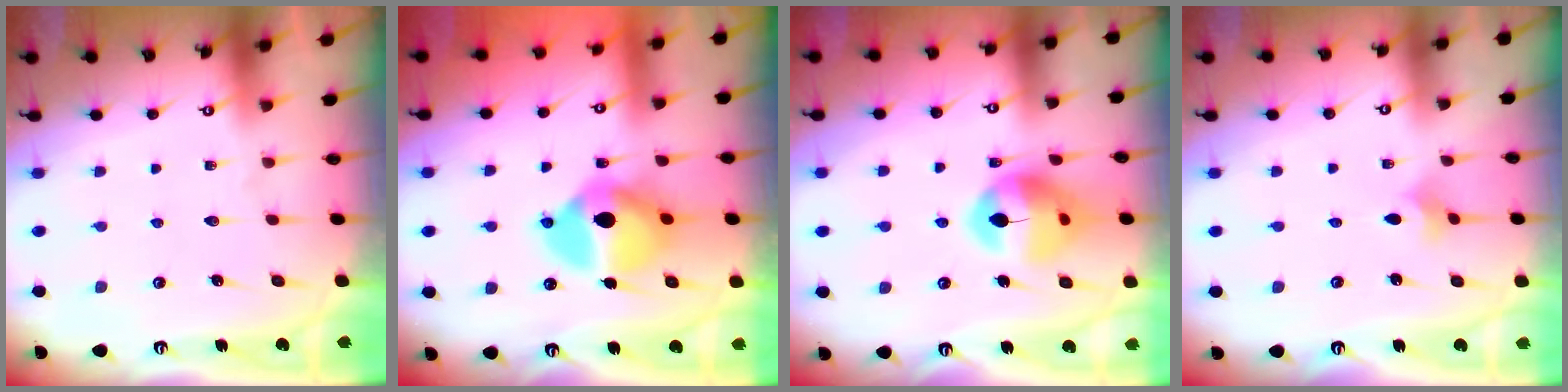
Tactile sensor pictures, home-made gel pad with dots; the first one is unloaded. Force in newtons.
{"total": 13.3, "press": 13.3, "slide": 0.2}
{"total": 13.8, "press": 13.6, "slide": 2.0}
{"total": 2.1, "press": 2.0, "slide": 0.6}